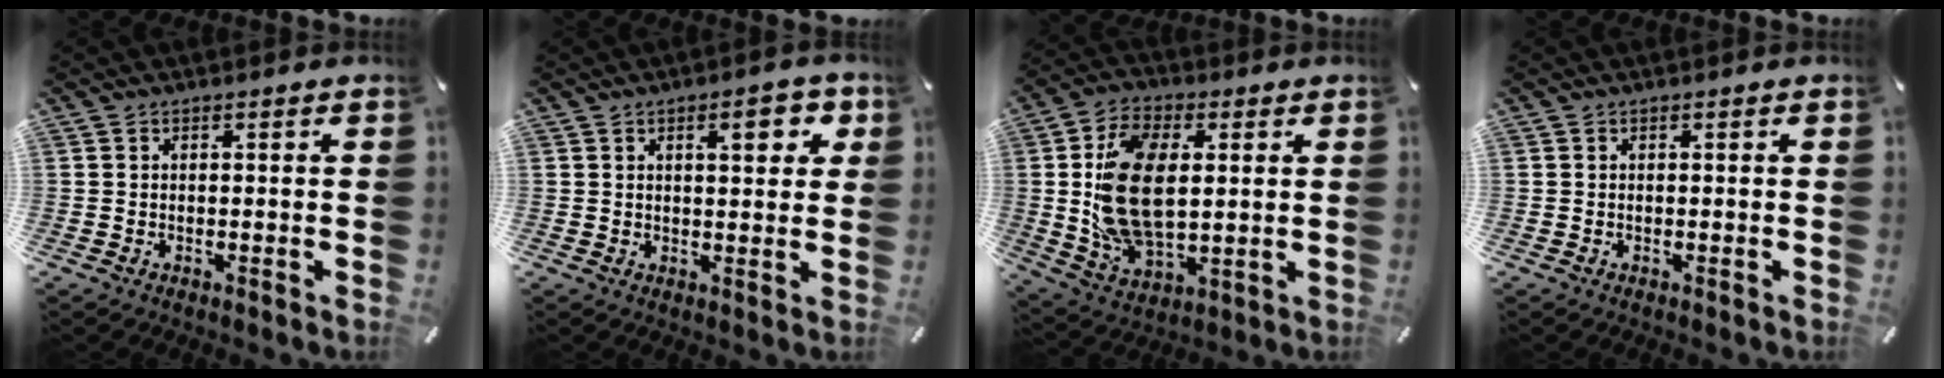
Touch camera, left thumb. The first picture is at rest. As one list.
[{"total": 6.7, "force": [3.0, 2.5, 5.4], "torque": [-0.072, -0.006, 0.043]}, {"total": 16.4, "force": [1.8, 10.2, 12.7], "torque": [-0.283, -0.002, 0.033]}, {"total": 0.0}]